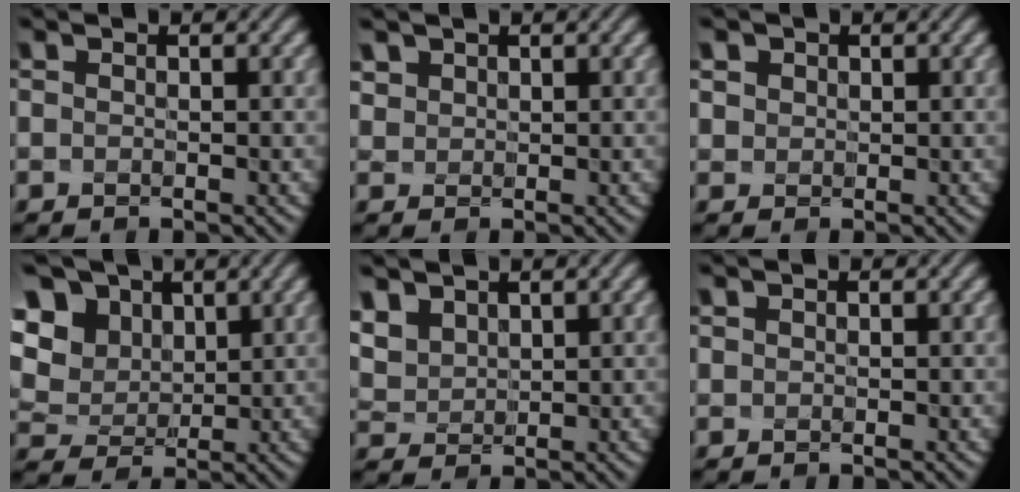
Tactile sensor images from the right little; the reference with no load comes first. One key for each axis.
{"total": 3.0, "fx": 1.5, "fy": 2.4, "fz": 1.0, "tx": -0.056, "ty": 0.011, "tz": 0.030}
{"total": 1.9, "fx": 0.8, "fy": 1.6, "fz": 0.5, "tx": -0.032, "ty": 0.005, "tz": 0.016}
{"total": 9.1, "fx": 4.2, "fy": 7.1, "fz": 3.7, "tx": -0.113, "ty": 0.017, "tz": 0.080}
{"total": 6.3, "fx": 3.0, "fy": 4.7, "fz": 2.8, "tx": -0.092, "ty": 0.024, "tz": 0.056}
{"total": 0.6, "fx": 0.3, "fy": 0.5, "fz": 0.3, "tx": -0.012, "ty": 0.010, "tz": 0.001}